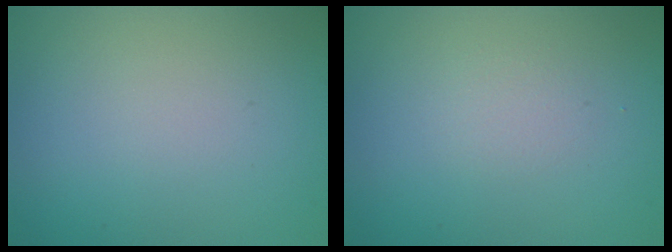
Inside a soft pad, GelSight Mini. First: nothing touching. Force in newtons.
{"total": 1.0, "press": 0.9, "slide": 0.1}